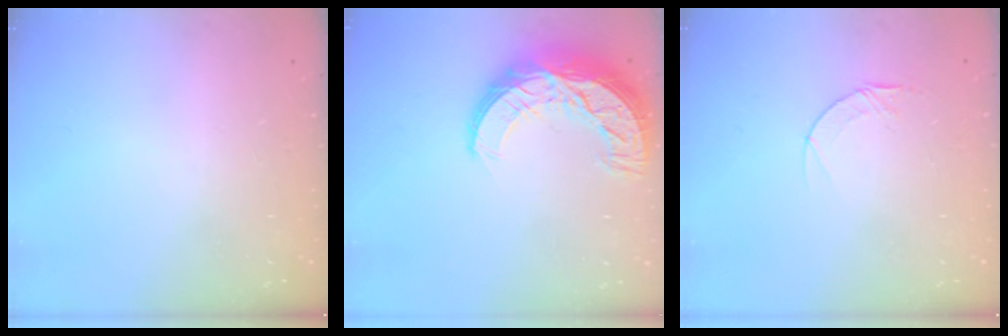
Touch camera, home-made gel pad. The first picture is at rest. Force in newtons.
{"total": 16.4, "press": 16.4, "slide": 0.9}
{"total": 4.1, "press": 4.1, "slide": 0.4}